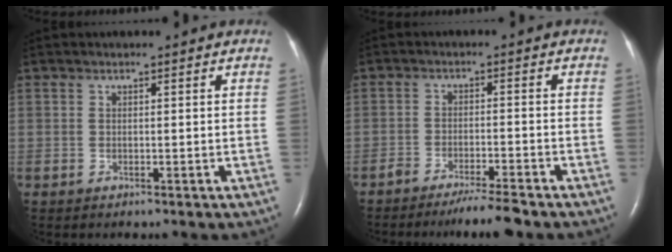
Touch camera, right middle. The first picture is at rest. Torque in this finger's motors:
{"motor_torque": [-0.05, -0.10, 0.05, 0.05]}